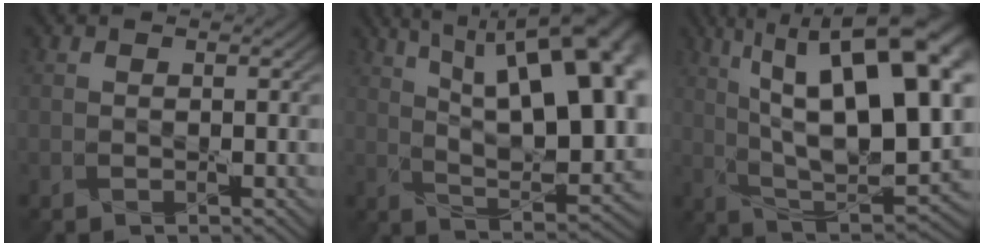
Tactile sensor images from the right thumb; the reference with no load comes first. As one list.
[{"total": 20.7, "force": [7.9, 9.1, 16.8], "torque": [-0.247, 0.059, 0.125]}, {"total": 21.3, "force": [7.8, 8.7, 17.8], "torque": [-0.282, 0.047, 0.119]}]